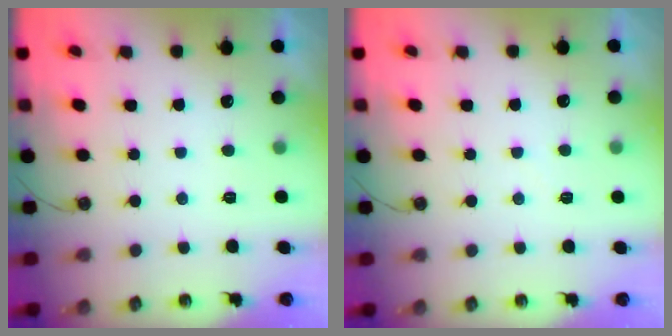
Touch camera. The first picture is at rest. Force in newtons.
{"total": 4.3, "press": 4.2, "slide": 0.4}